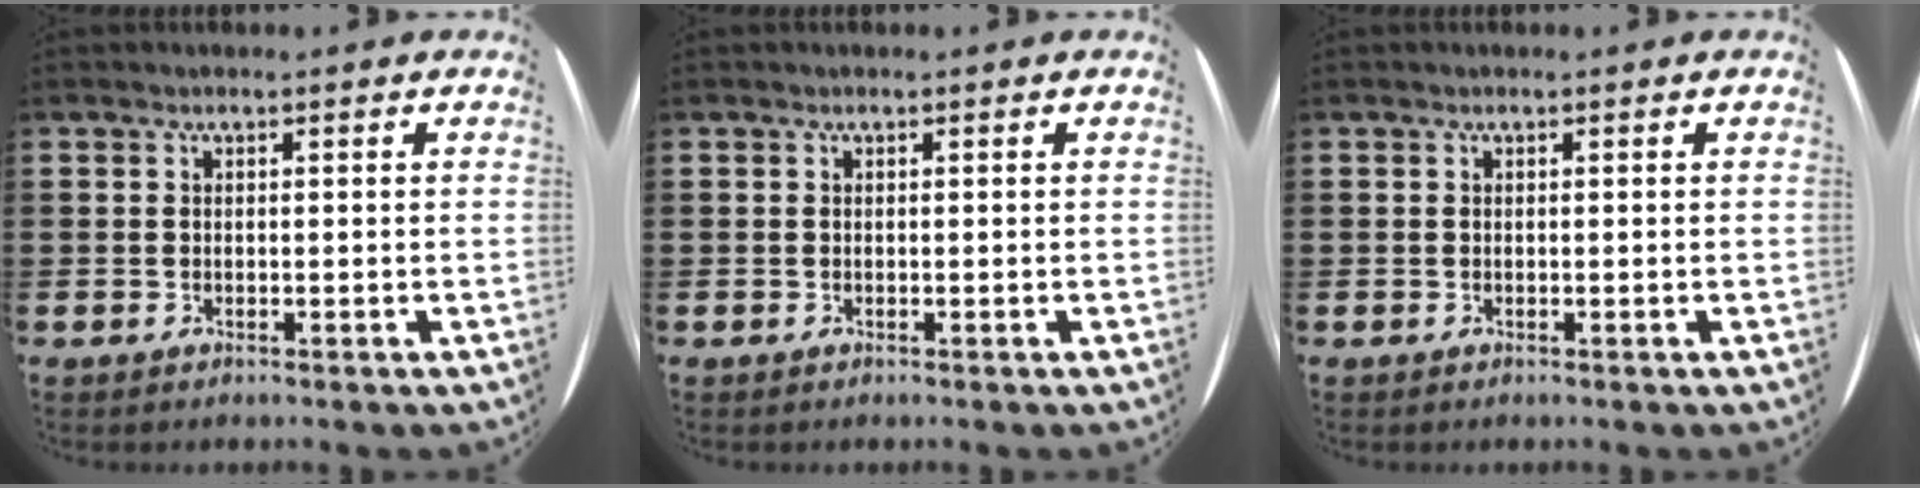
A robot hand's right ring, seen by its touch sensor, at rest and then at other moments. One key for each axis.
{"total": 0.0}
{"total": 0.0}